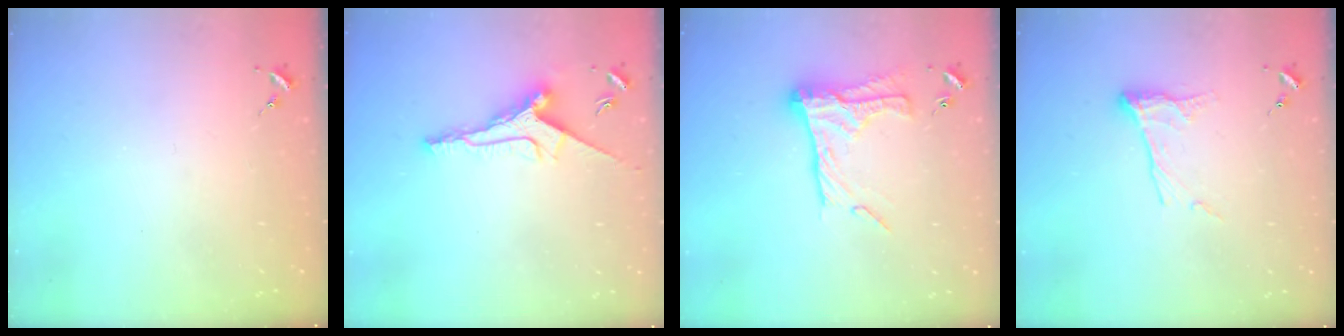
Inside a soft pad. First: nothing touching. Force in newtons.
{"total": 10.5, "press": 10.5, "slide": 0.3}
{"total": 16.9, "press": 16.8, "slide": 1.5}
{"total": 10.0, "press": 10.0, "slide": 0.7}